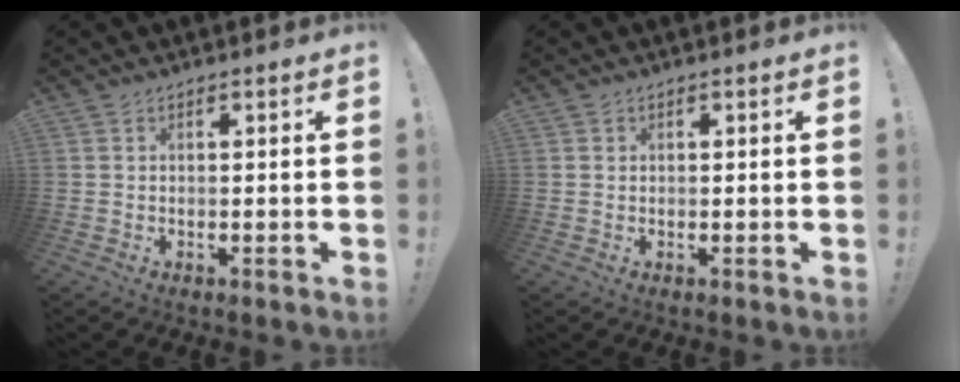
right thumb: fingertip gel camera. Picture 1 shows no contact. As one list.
[{"total": 0.6, "force": [0.4, 0.4, 0.0], "torque": [0.003, -0.001, 0.008]}]